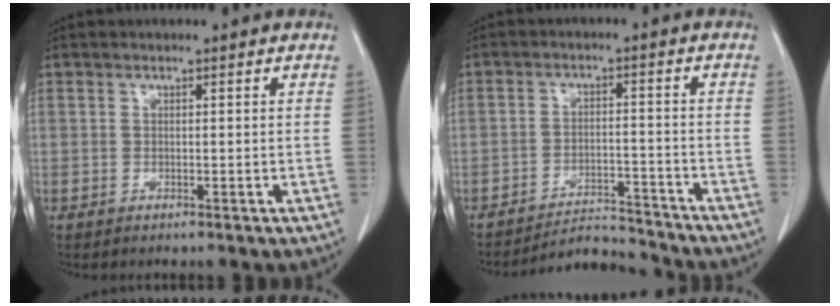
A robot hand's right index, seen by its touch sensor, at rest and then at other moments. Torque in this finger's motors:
{"motor_torque": [-0.63, -0.56, -0.17, -0.06]}